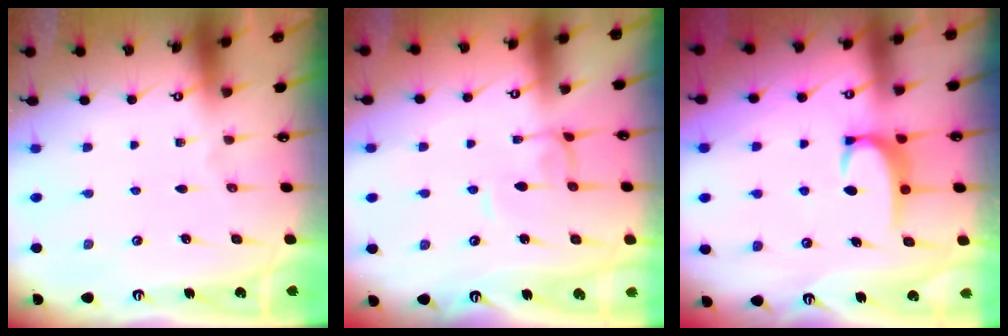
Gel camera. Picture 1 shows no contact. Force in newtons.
{"total": 1.1, "press": 1.0, "slide": 0.3}
{"total": 3.5, "press": 3.4, "slide": 0.4}